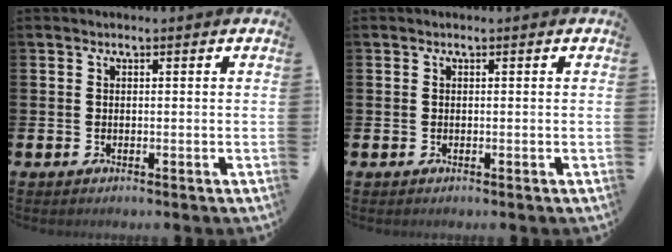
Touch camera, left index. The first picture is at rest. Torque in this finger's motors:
{"motor_torque": [0.05, 0.03, 0.00, 0.01]}